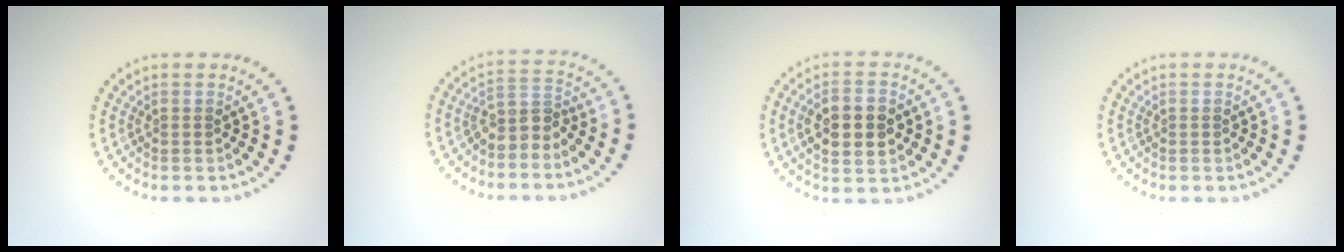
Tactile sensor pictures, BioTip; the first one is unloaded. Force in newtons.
{"total": 2.5, "press": 1.9, "slide": 1.6}
{"total": 4.3, "press": 4.3, "slide": 0.3}
{"total": 0.0}